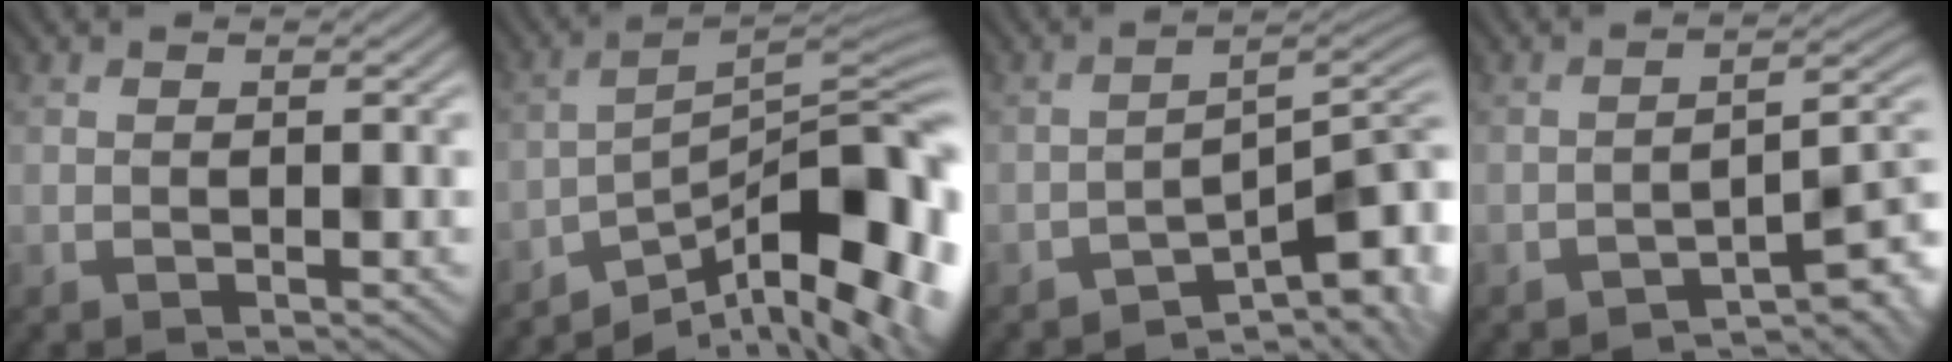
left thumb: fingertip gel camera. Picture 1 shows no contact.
{"total": 13.4, "force": [-8.2, 3.8, 9.8], "torque": [-0.166, -0.009, -0.136]}
{"total": 7.6, "force": [-5.0, 2.0, 5.4], "torque": [-0.066, 0.003, -0.080]}
{"total": 4.9, "force": [-3.4, 1.2, 3.3], "torque": [-0.044, 0.003, -0.058]}